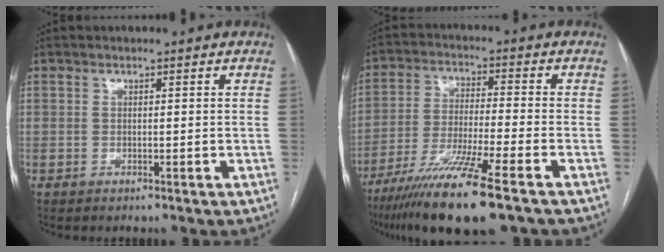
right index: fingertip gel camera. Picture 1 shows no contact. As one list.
[{"total": 14.0, "force": [-9.4, -0.2, 10.4], "torque": [-0.208, -0.043, -0.167]}]